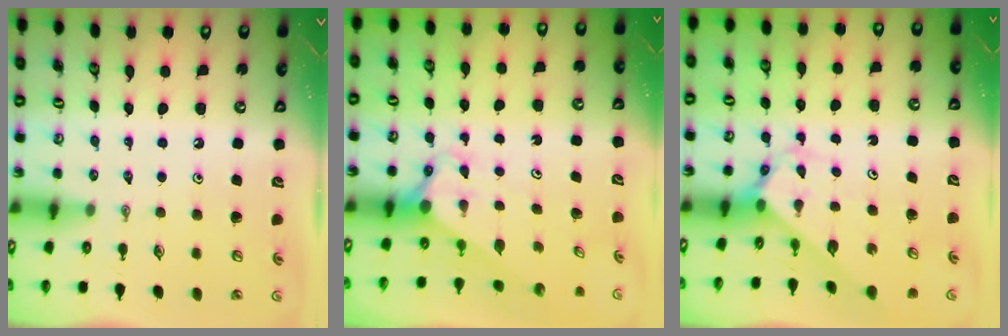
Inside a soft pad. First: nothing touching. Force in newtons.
{"total": 2.9, "press": 2.9, "slide": 0.0}
{"total": 3.0, "press": 3.0, "slide": 0.2}